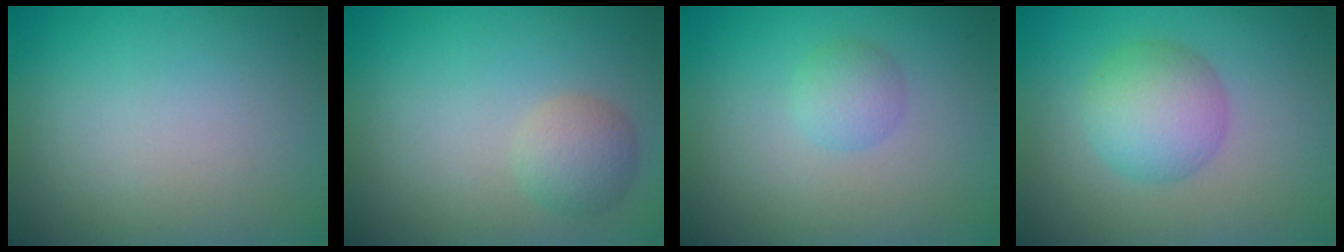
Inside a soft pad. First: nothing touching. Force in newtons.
{"total": 2.2, "press": 2.2, "slide": 0.1}
{"total": 1.7, "press": 1.7, "slide": 0.0}
{"total": 4.4, "press": 4.4, "slide": 0.1}